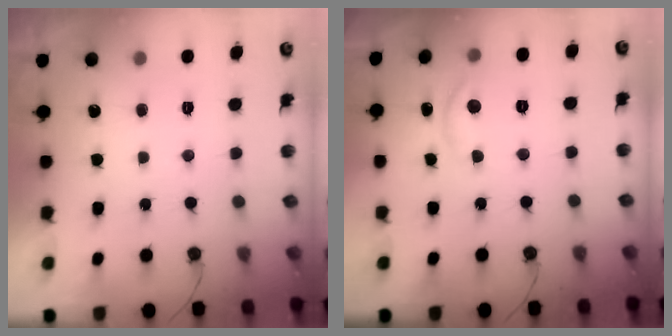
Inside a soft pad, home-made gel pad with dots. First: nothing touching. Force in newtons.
{"total": 6.2, "press": 6.2, "slide": 0.5}